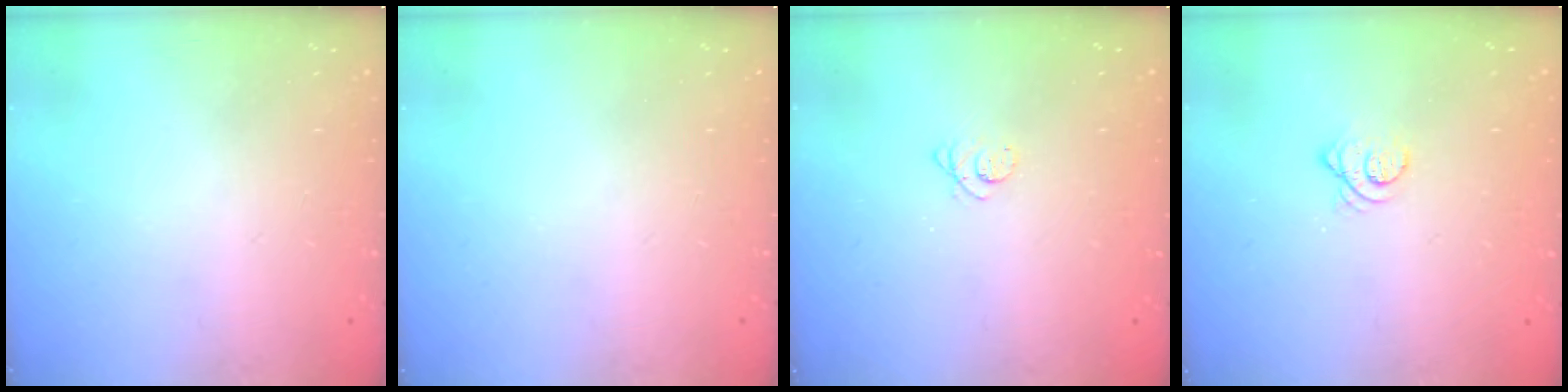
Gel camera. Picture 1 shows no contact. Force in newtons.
{"total": 0.0}
{"total": 2.5, "press": 2.5, "slide": 0.3}
{"total": 3.2, "press": 3.2, "slide": 0.7}